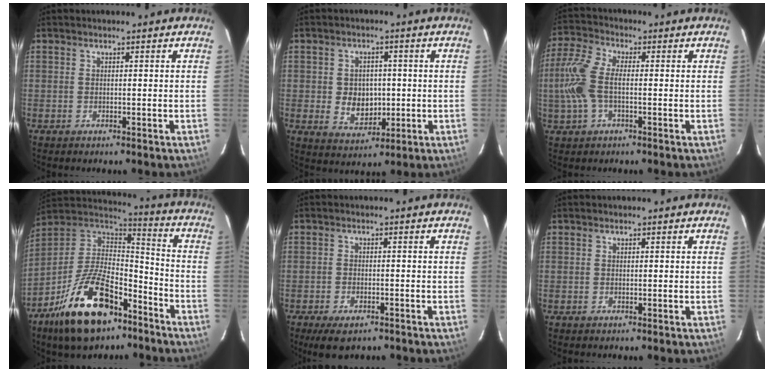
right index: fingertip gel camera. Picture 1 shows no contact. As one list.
[{"total": 6.8, "force": [-0.5, 5.5, 3.9], "torque": [-0.077, 0.002, 0.005]}, {"total": 9.6, "force": [-0.8, 4.5, 8.4], "torque": [-0.194, 0.013, -0.018]}, {"total": 22.6, "force": [-13.0, 11.0, 14.8], "torque": [-0.294, 0.001, -0.217]}, {"total": 5.8, "force": [-4.1, 2.5, 3.3], "torque": [-0.078, -0.020, -0.065]}, {"total": 0.0}]